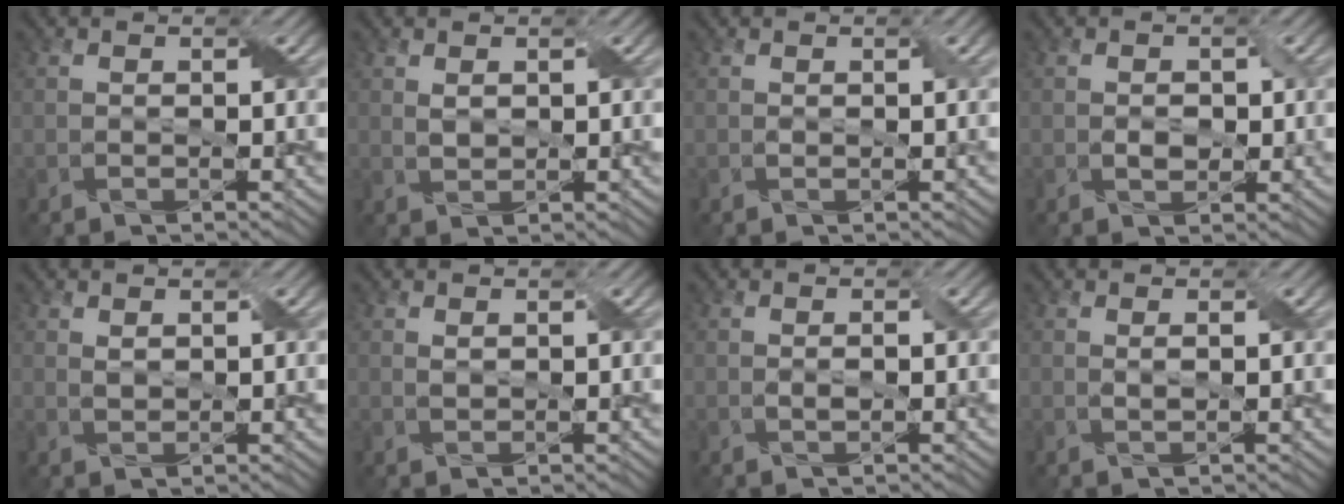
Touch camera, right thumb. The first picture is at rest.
{"total": 1.5, "force": [0.7, 0.9, 1.0], "torque": [-0.025, 0.000, 0.017]}
{"total": 0.7, "force": [0.2, 0.1, 0.7], "torque": [-0.013, 0.002, 0.003]}
{"total": 1.9, "force": [-0.1, 1.4, 1.3], "torque": [-0.028, -0.004, -0.001]}
{"total": 1.1, "force": [0.7, 0.6, 0.7], "torque": [-0.021, 0.000, 0.017]}
{"total": 0.9, "force": [0.5, 0.4, 0.6], "torque": [-0.017, 0.000, 0.011]}
{"total": 0.9, "force": [0.0, 0.3, 0.8], "torque": [-0.017, 0.000, 0.001]}
{"total": 0.7, "force": [0.3, 0.0, 0.6], "torque": [-0.016, 0.002, 0.005]}